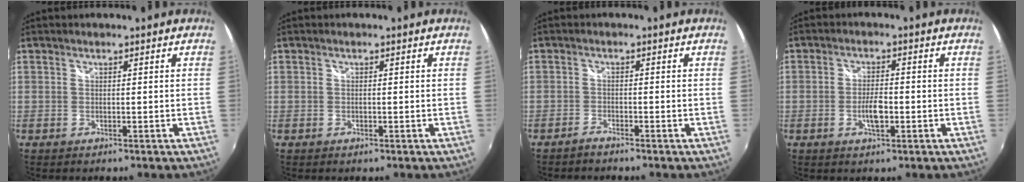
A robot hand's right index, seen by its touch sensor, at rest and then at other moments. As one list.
[{"total": 0.5, "force": [-0.3, 0.2, 0.4], "torque": [-0.009, -0.001, -0.006]}, {"total": 1.6, "force": [-1.6, 0.2, 0.4], "torque": [-0.017, -0.003, -0.033]}, {"total": 4.3, "force": [-1.4, 1.6, 3.8], "torque": [-0.075, -0.001, -0.025]}]